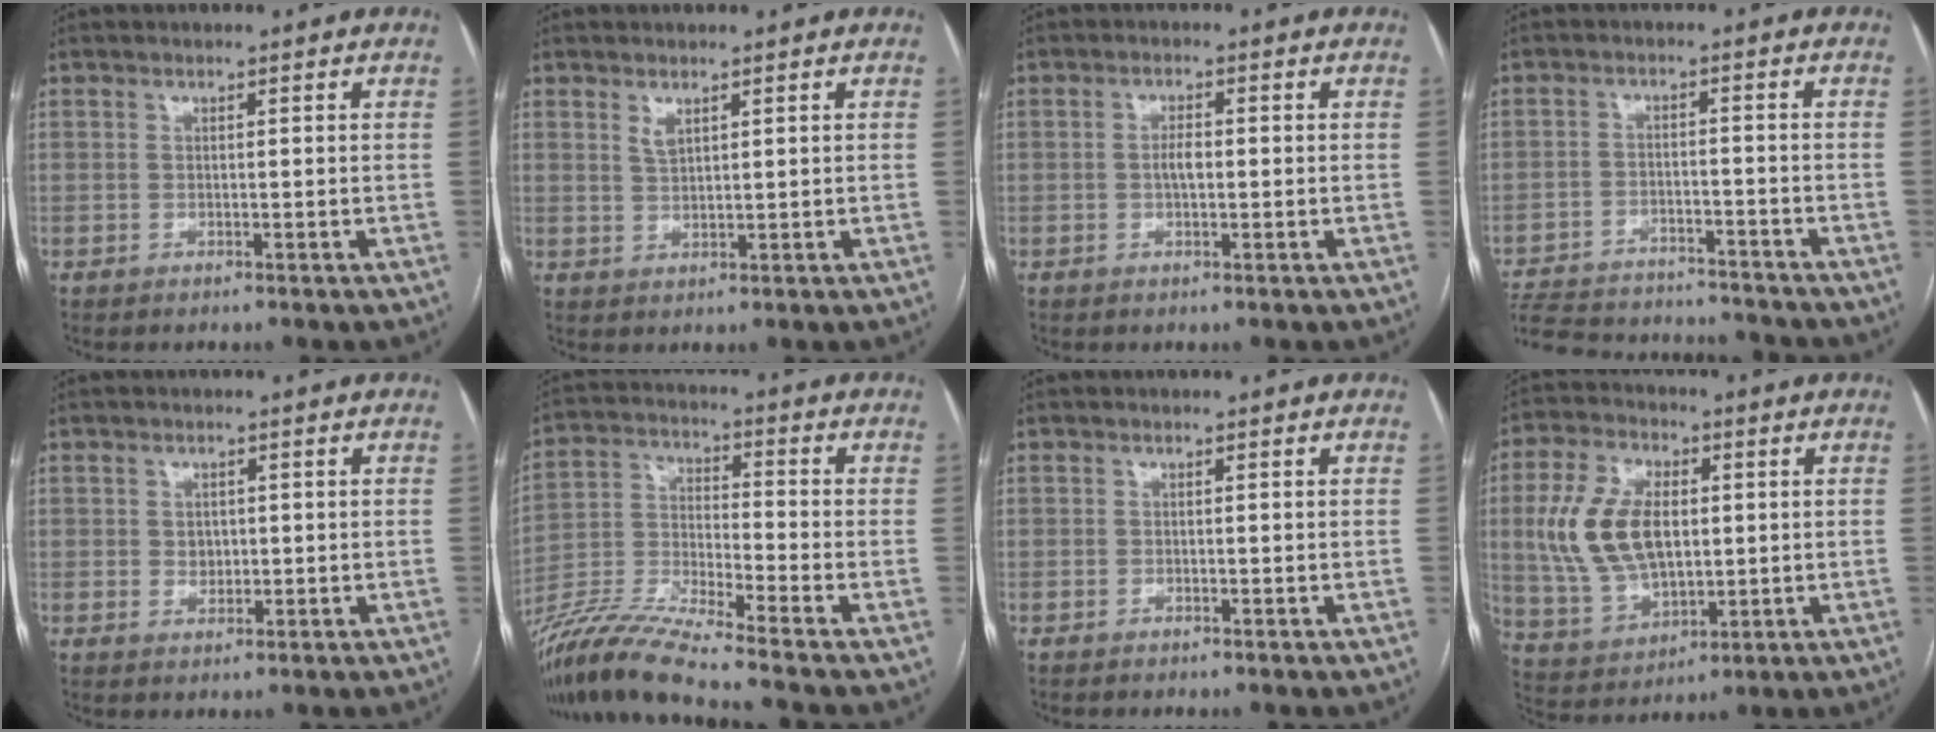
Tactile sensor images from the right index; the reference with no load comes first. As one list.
[{"total": 1.9, "force": [1.2, 0.7, 1.2], "torque": [-0.026, -0.002, 0.029]}, {"total": 2.4, "force": [-0.2, 0.9, 2.2], "torque": [-0.043, 0.004, -0.003]}, {"total": 19.9, "force": [-18.5, 3.5, 6.6], "torque": [-0.156, -0.020, -0.266]}, {"total": 2.2, "force": [0.2, 1.8, 1.1], "torque": [-0.017, 0.001, 0.007]}, {"total": 12.2, "force": [-11.0, -1.9, 4.9], "torque": [-0.100, -0.006, -0.211]}, {"total": 0.6, "force": [-0.6, 0.1, 0.2], "torque": [-0.007, -0.001, -0.011]}, {"total": 13.7, "force": [1.6, 7.9, 11.1], "torque": [-0.243, 0.018, 0.040]}]